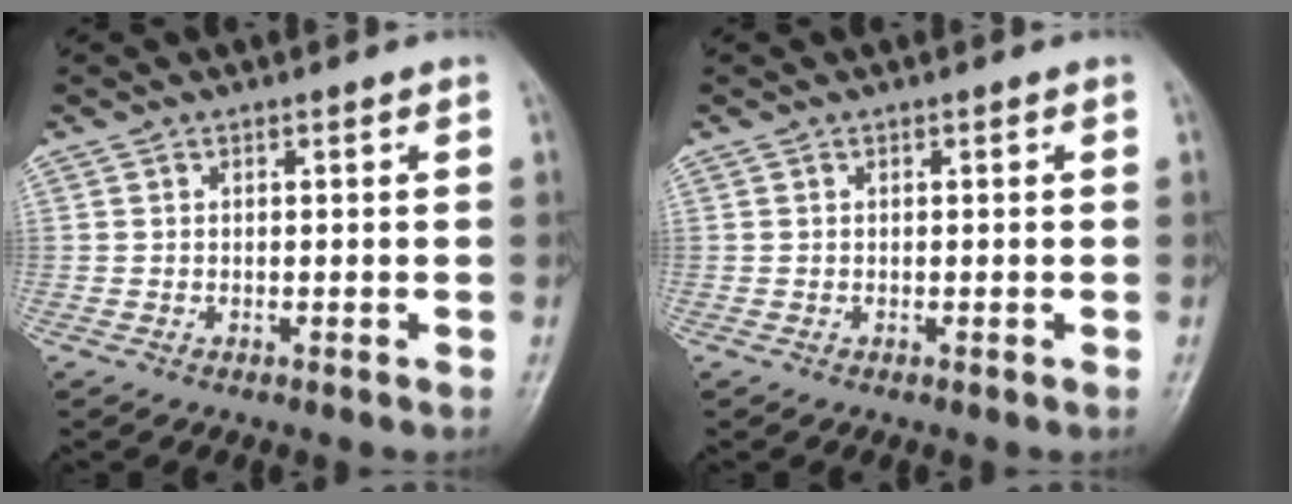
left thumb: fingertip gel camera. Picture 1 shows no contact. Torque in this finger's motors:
{"motor_torque": [0.00, 0.00, 0.00, -0.03, 0.00]}